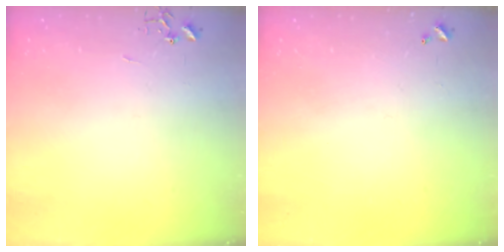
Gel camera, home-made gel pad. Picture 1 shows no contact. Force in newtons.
{"total": 0.0}